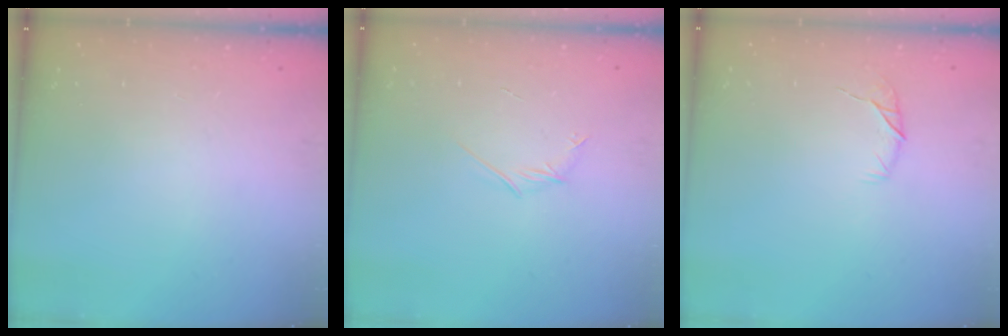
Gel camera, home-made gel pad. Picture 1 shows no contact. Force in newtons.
{"total": 3.0, "press": 2.9, "slide": 0.8}
{"total": 5.7, "press": 5.5, "slide": 1.4}